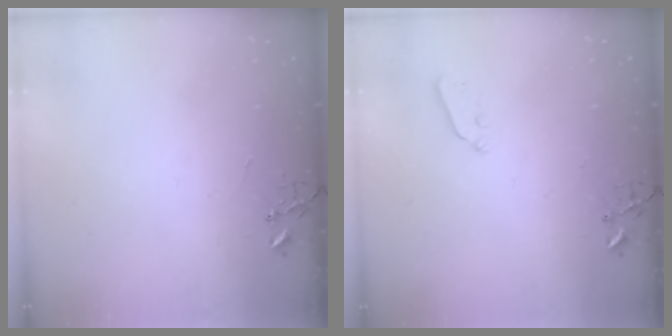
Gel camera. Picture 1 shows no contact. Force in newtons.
{"total": 4.4, "press": 4.3, "slide": 0.8}